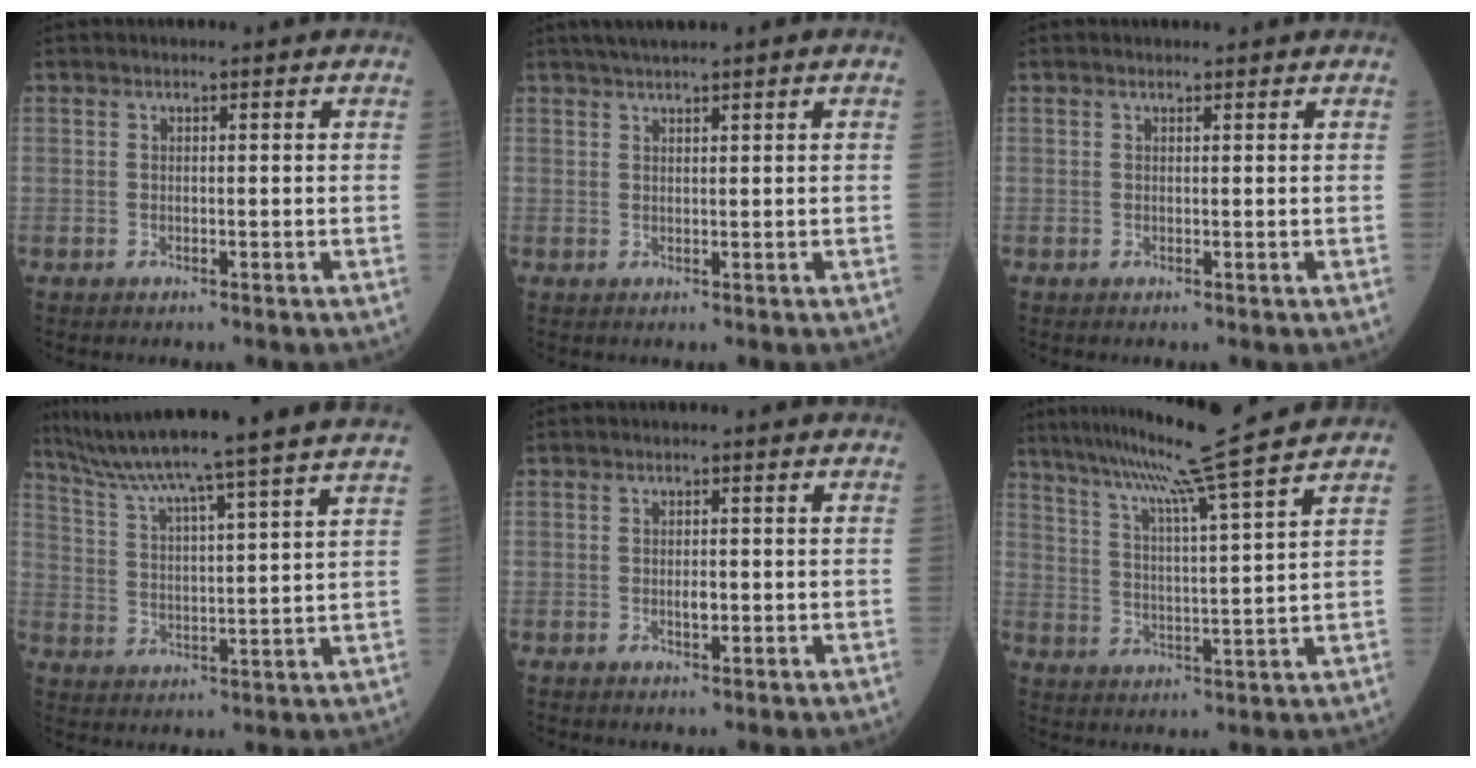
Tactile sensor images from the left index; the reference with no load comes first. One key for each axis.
{"total": 3.5, "fx": 2.8, "fy": -0.5, "fz": 2.0, "tx": -0.034, "ty": 0.018, "tz": 0.052}
{"total": 1.2, "fx": 1.1, "fy": 0.2, "fz": 0.3, "tx": -0.007, "ty": 0.006, "tz": 0.016}
{"total": 23.1, "fx": 20.4, "fy": -2.7, "fz": 10.4, "tx": -0.177, "ty": -0.031, "tz": 0.286}
{"total": 1.1, "fx": -0.1, "fy": 0.5, "fz": 1.0, "tx": -0.016, "ty": -0.002, "tz": 0.000}
{"total": 15.4, "fx": 13.2, "fy": -2.9, "fz": 7.5, "tx": -0.133, "ty": -0.011, "tz": 0.197}